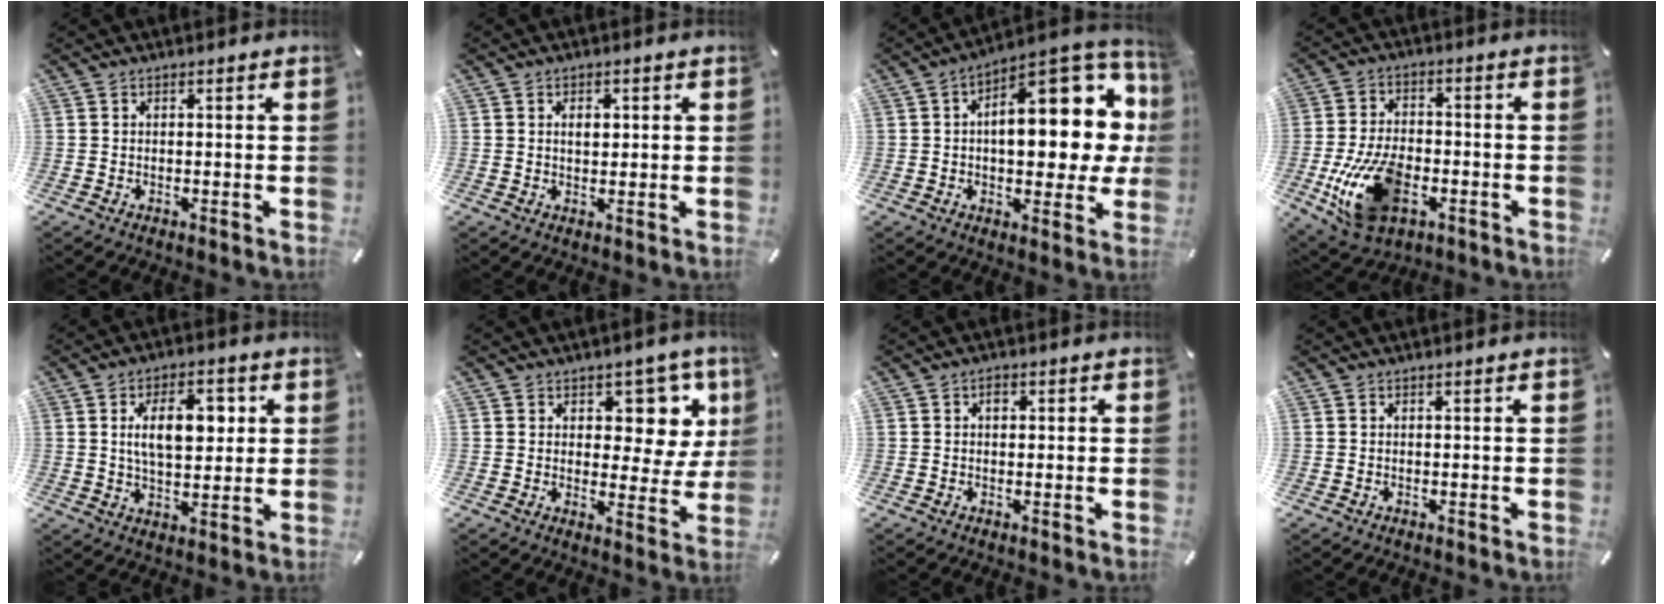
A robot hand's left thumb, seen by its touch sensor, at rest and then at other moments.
{"total": 2.8, "force": [0.6, 1.9, 2.0], "torque": [-0.027, 0.001, 0.005]}
{"total": 21.1, "force": [4.7, 10.6, 17.6], "torque": [-0.215, -0.039, 0.076]}
{"total": 15.3, "force": [-4.8, 9.5, 11.1], "torque": [-0.231, 0.004, -0.083]}
{"total": 11.6, "force": [3.1, 6.3, 9.2], "torque": [-0.151, -0.003, 0.047]}
{"total": 9.8, "force": [5.4, 6.3, 5.2], "torque": [-0.046, -0.047, 0.093]}
{"total": 1.5, "force": [0.3, 1.1, 1.0], "torque": [-0.013, 0.005, 0.001]}
{"total": 0.0}